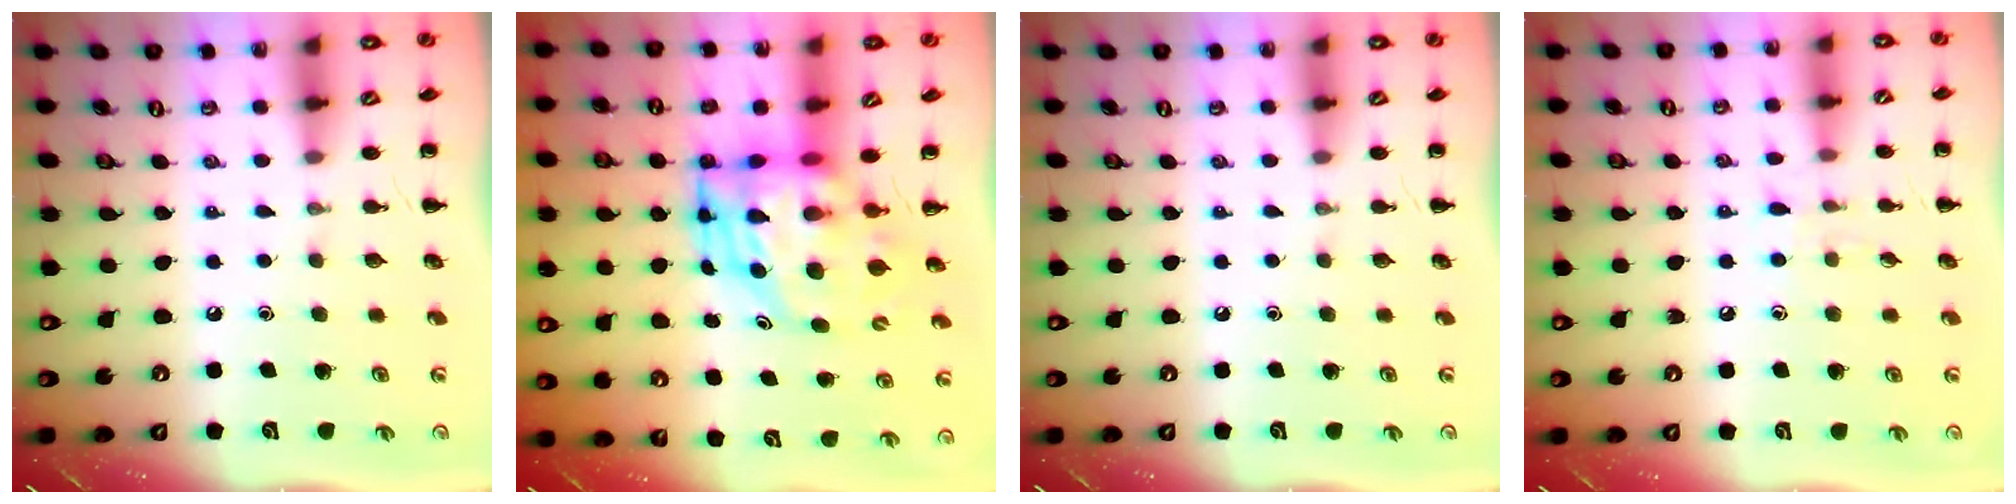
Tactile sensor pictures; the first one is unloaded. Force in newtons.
{"total": 8.0, "press": 7.7, "slide": 2.2}
{"total": 0.0}
{"total": 5.5, "press": 5.2, "slide": 1.9}